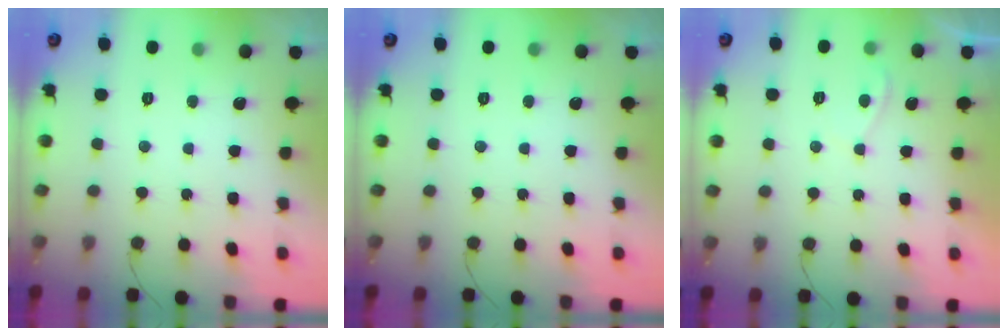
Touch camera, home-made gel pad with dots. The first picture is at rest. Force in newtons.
{"total": 0.0}
{"total": 1.2, "press": 1.0, "slide": 0.6}